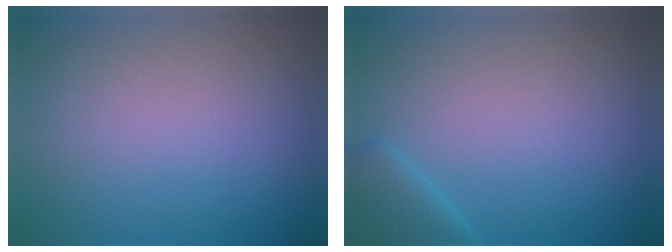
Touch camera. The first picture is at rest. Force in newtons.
{"total": 2.3, "press": 2.3, "slide": 0.2}